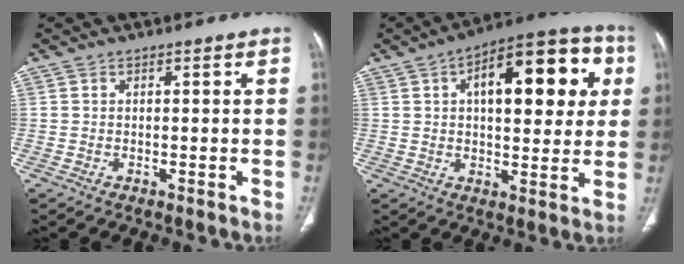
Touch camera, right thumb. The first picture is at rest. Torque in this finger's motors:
{"motor_torque": [-0.83, 1.43, 0.52, -0.04, 0.11]}